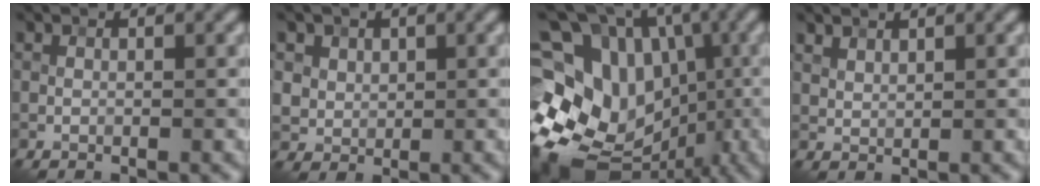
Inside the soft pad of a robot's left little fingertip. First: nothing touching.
{"total": 3.9, "force": [1.8, 3.2, 1.3], "torque": [-0.038, 0.000, 0.038]}
{"total": 17.7, "force": [-4.2, 14.2, 9.7], "torque": [-0.179, 0.019, -0.055]}
{"total": 1.6, "force": [1.4, 0.6, 0.5], "torque": [-0.017, -0.001, 0.037]}